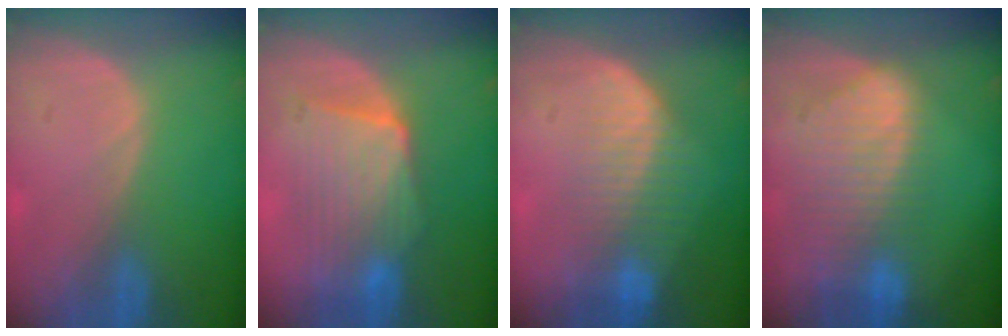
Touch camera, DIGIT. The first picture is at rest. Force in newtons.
{"total": 8.2, "press": 8.1, "slide": 1.4}
{"total": 7.8, "press": 6.9, "slide": 3.7}
{"total": 9.3, "press": 8.1, "slide": 4.4}